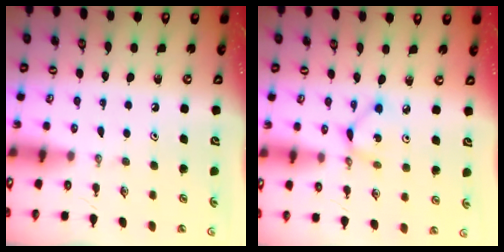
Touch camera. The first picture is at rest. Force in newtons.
{"total": 3.7, "press": 3.7, "slide": 0.2}